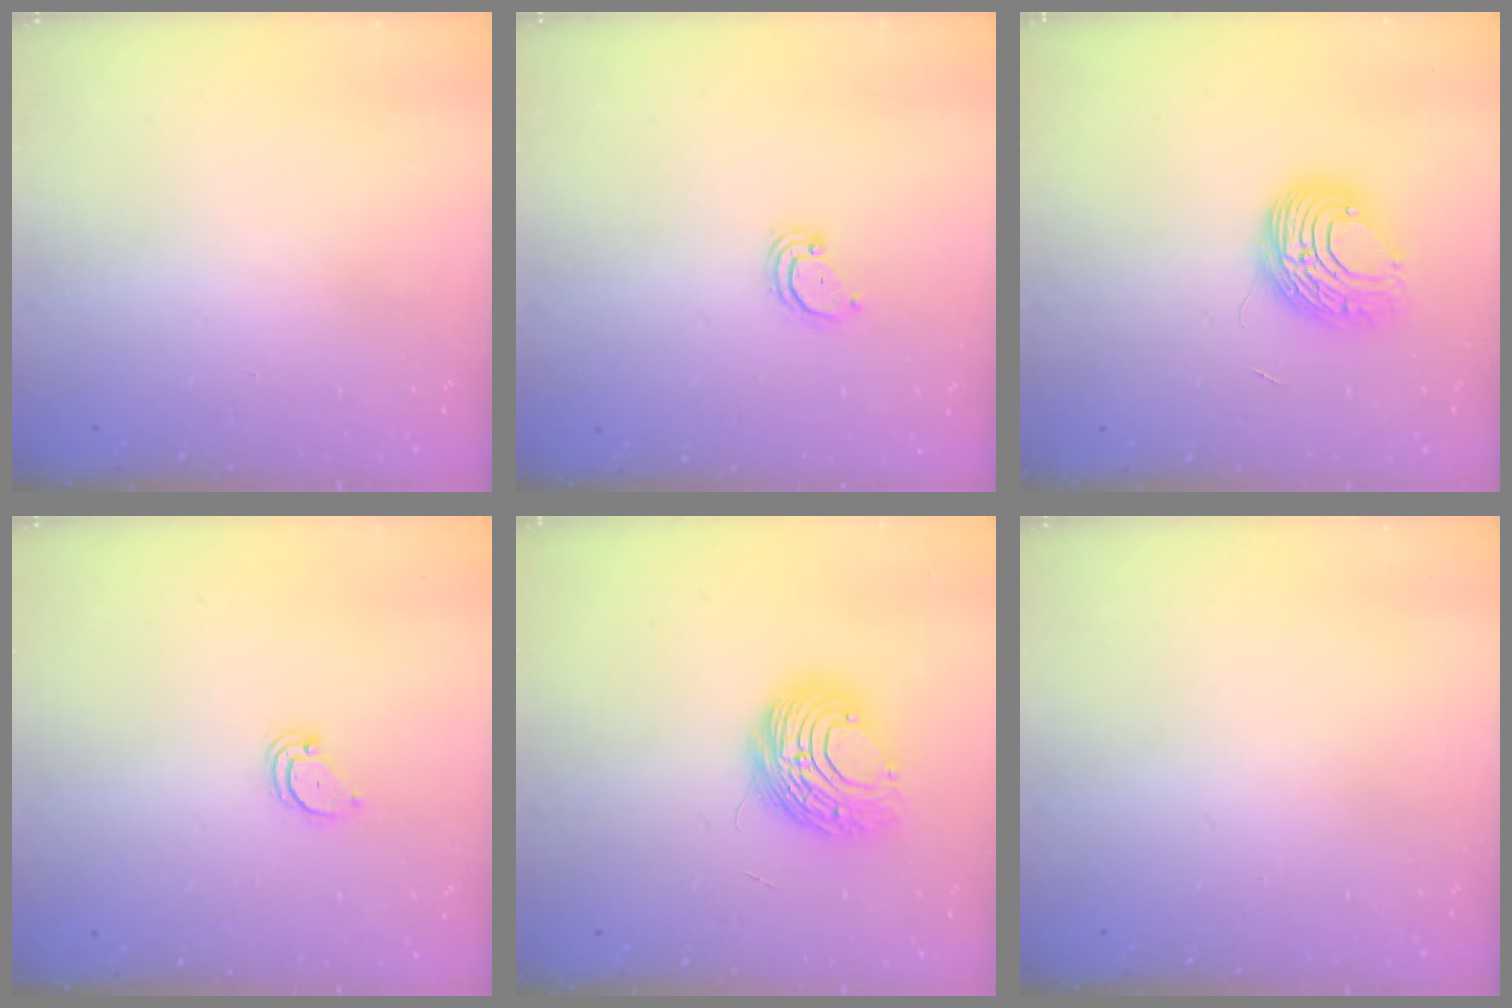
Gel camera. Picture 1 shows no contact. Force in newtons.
{"total": 2.3, "press": 2.3, "slide": 0.2}
{"total": 9.0, "press": 9.0, "slide": 0.9}
{"total": 3.0, "press": 3.0, "slide": 0.2}
{"total": 10.6, "press": 10.5, "slide": 1.5}
{"total": 0.0}